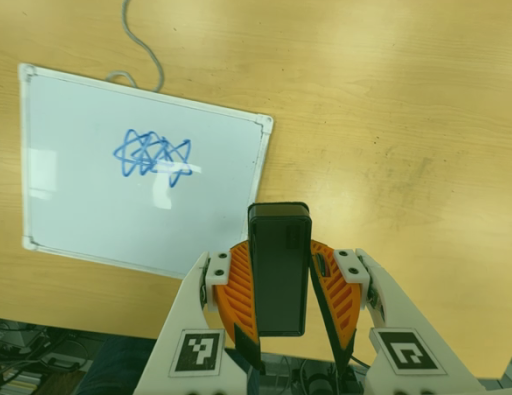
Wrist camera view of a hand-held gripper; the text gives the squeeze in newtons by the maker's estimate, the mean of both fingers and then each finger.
{"total": 6.8, "left": 5.8, "right": 7.8}